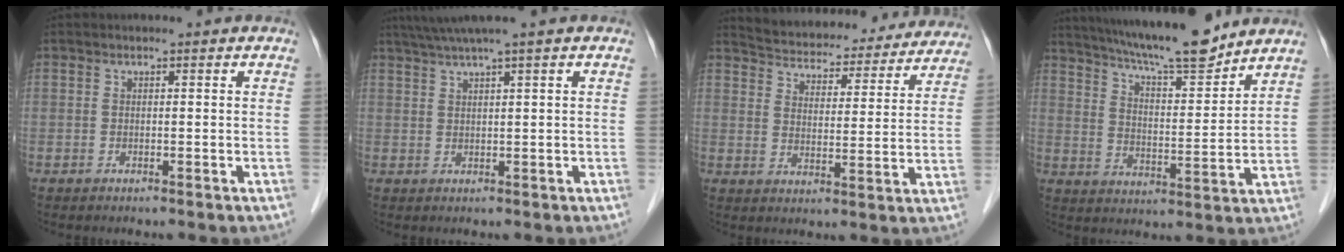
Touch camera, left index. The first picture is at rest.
{"total": 4.8, "force": [3.5, -1.3, 2.9], "torque": [-0.055, 0.019, 0.068]}
{"total": 22.7, "force": [21.1, 6.0, 5.8], "torque": [-0.092, -0.003, 0.271]}
{"total": 15.3, "force": [13.4, 0.9, 7.2], "torque": [-0.123, 0.002, 0.214]}